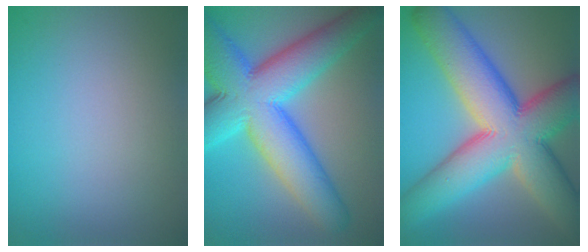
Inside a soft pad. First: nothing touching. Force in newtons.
{"total": 12.9, "press": 12.9, "slide": 0.4}
{"total": 15.3, "press": 15.2, "slide": 0.9}